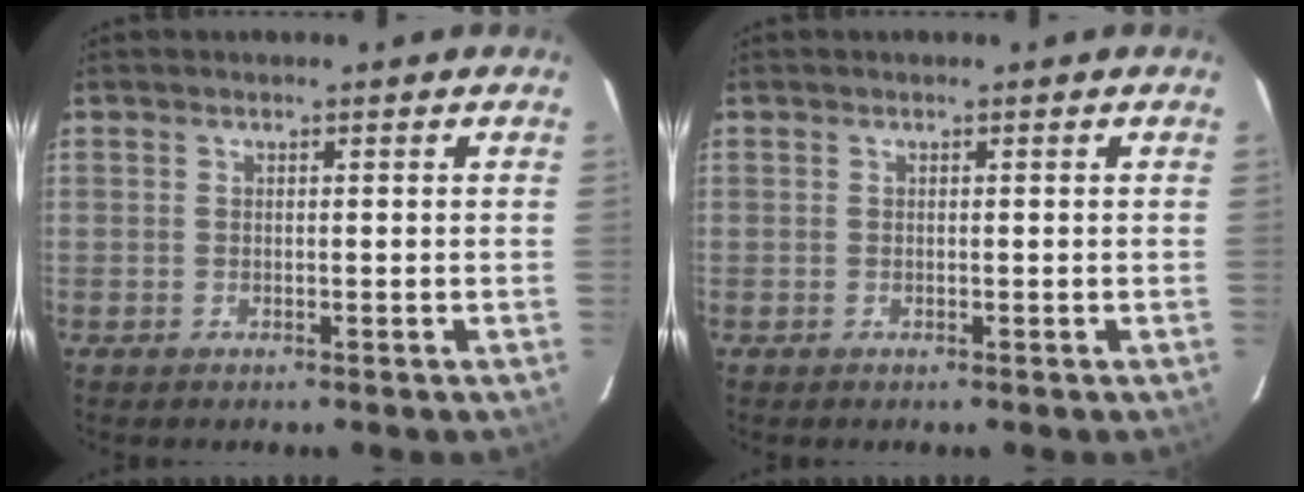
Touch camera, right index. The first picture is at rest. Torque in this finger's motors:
{"motor_torque": [0.01, 0.01, 0.00, 0.00]}